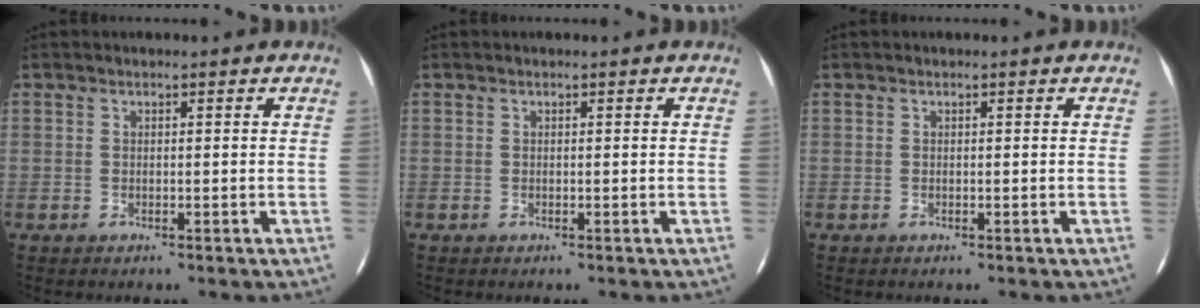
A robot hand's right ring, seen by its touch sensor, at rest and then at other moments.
{"total": 0.0}
{"total": 0.0}